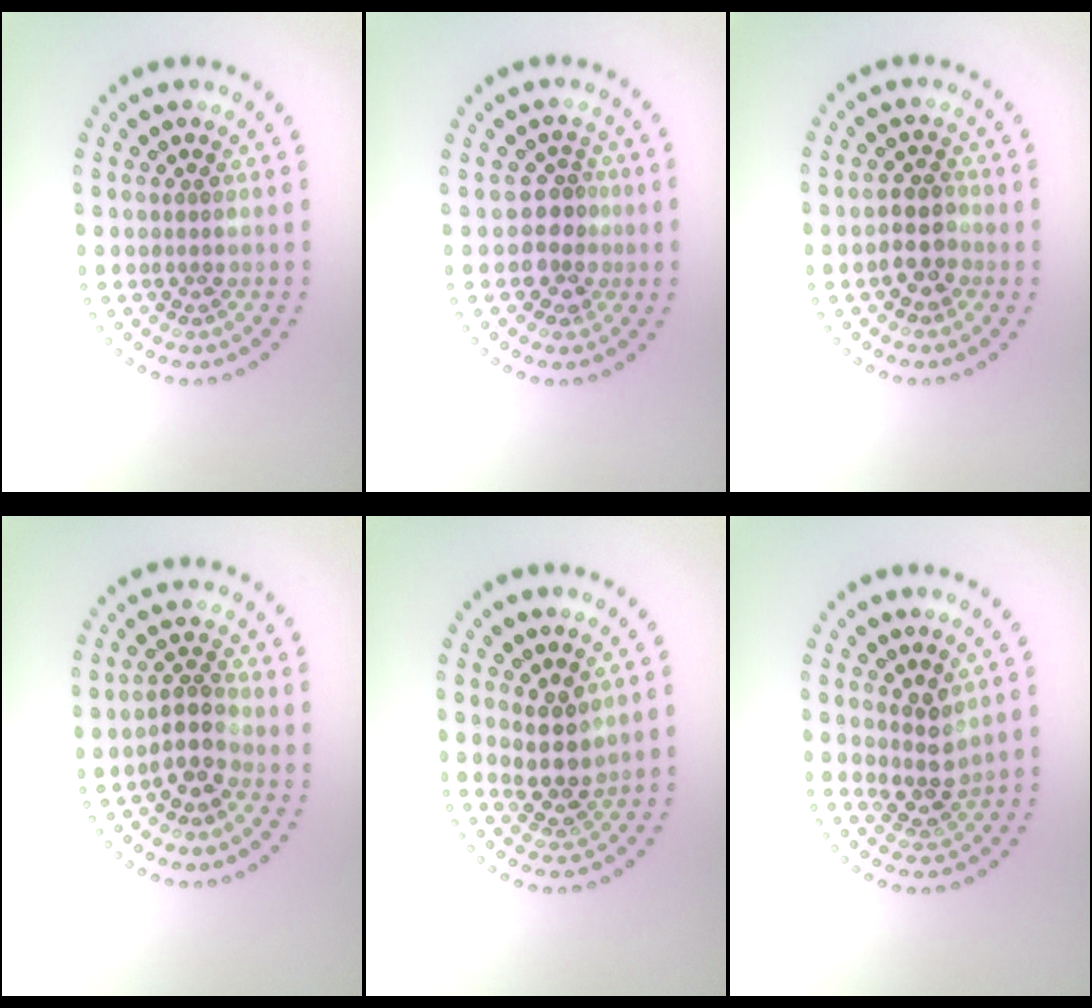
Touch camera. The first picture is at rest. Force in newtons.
{"total": 2.4, "press": 1.9, "slide": 1.4}
{"total": 2.6, "press": 2.4, "slide": 1.1}
{"total": 2.5, "press": 2.1, "slide": 1.4}
{"total": 2.9, "press": 2.4, "slide": 1.7}
{"total": 2.5, "press": 2.0, "slide": 1.5}